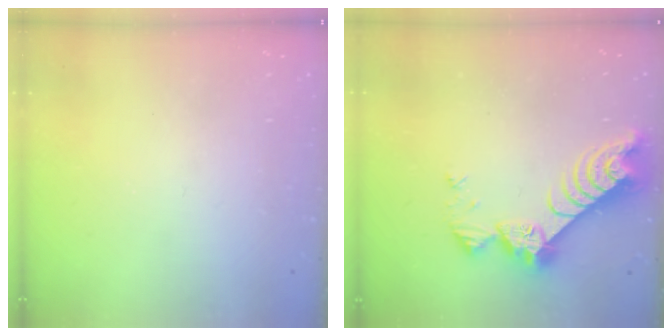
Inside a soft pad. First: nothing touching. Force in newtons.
{"total": 9.4, "press": 9.4, "slide": 0.9}